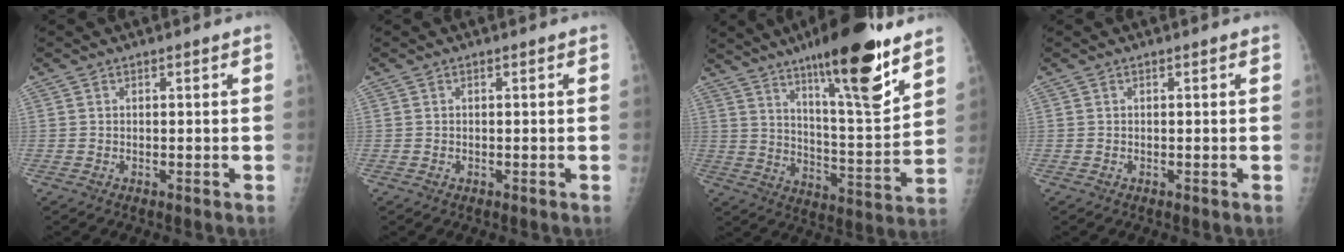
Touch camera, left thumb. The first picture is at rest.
{"total": 0.0}
{"total": 20.4, "force": [13.1, 3.9, 15.1], "torque": [-0.205, -0.076, 0.208]}
{"total": 0.0}